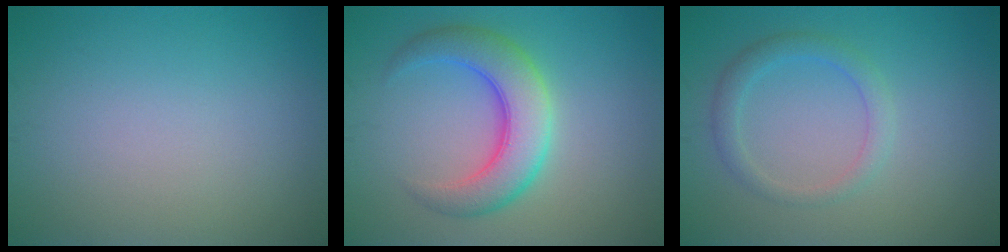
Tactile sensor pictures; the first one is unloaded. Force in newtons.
{"total": 5.9, "press": 5.9, "slide": 0.2}
{"total": 2.3, "press": 2.3, "slide": 0.2}